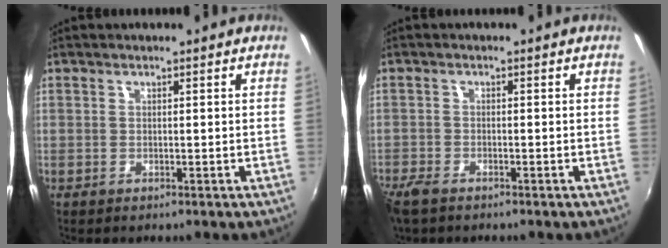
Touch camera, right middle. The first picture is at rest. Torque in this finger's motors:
{"motor_torque": [0.47, -0.43, 0.22, 0.09]}